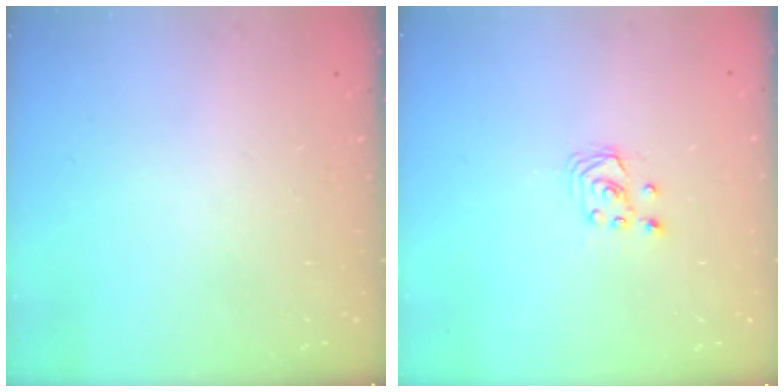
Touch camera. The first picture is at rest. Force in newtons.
{"total": 2.6, "press": 2.6, "slide": 0.3}